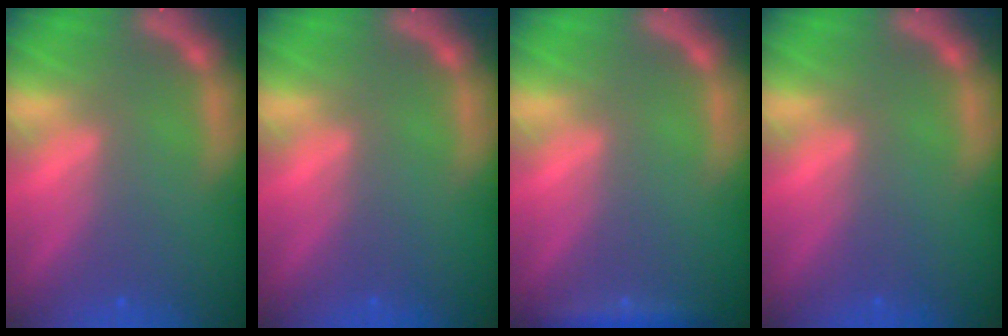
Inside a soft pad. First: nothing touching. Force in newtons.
{"total": 0.0}
{"total": 1.9}
{"total": 0.0}